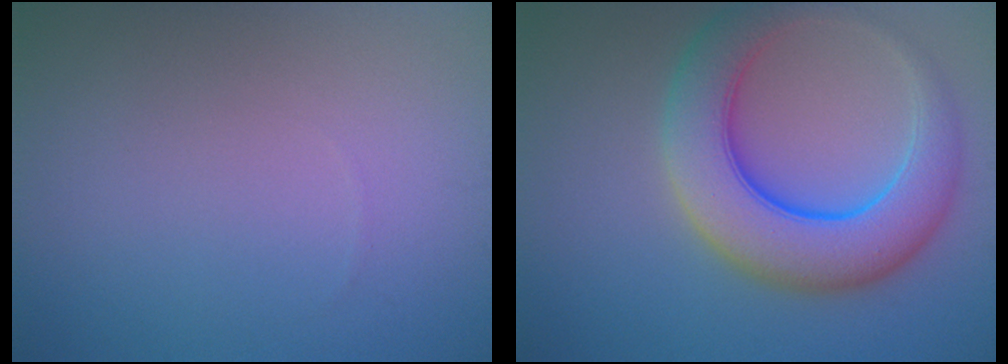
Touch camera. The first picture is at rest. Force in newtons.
{"total": 8.4, "press": 8.4, "slide": 0.2}